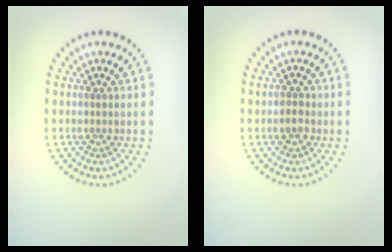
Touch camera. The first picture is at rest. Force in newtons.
{"total": 1.3, "press": 1.3, "slide": 0.2}